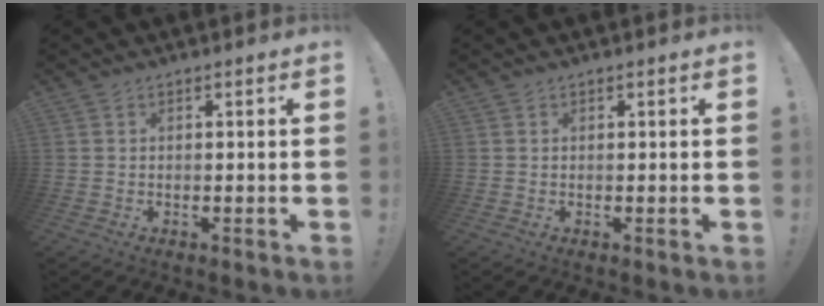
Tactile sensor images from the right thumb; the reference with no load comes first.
{"total": 0.0}